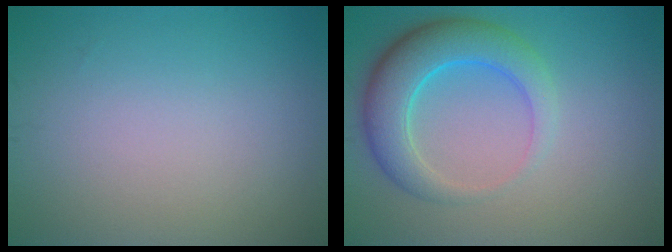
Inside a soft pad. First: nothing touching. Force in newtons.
{"total": 5.7, "press": 5.7, "slide": 0.4}